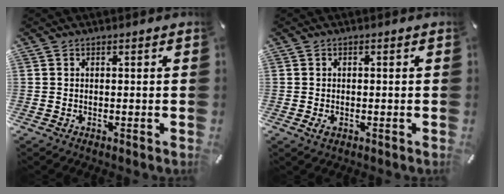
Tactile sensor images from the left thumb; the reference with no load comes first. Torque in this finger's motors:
{"motor_torque": [0.15, 0.93, 0.13, -0.15, 0.10]}